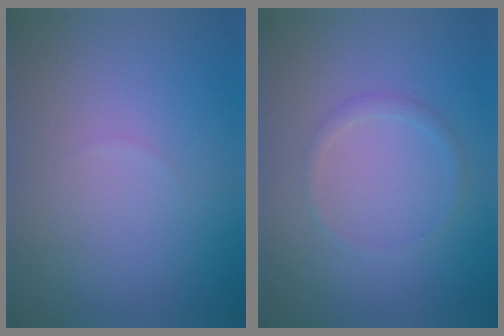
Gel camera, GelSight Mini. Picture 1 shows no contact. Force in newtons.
{"total": 1.0, "press": 1.0, "slide": 0.1}